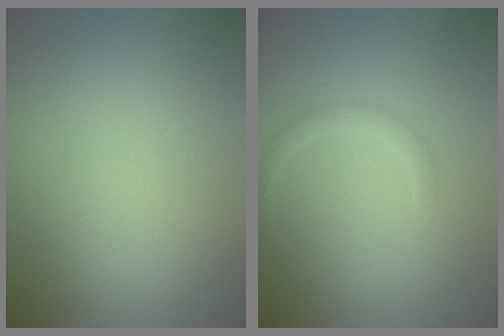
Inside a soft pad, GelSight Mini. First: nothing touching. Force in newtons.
{"total": 1.2, "press": 1.2, "slide": 0.2}